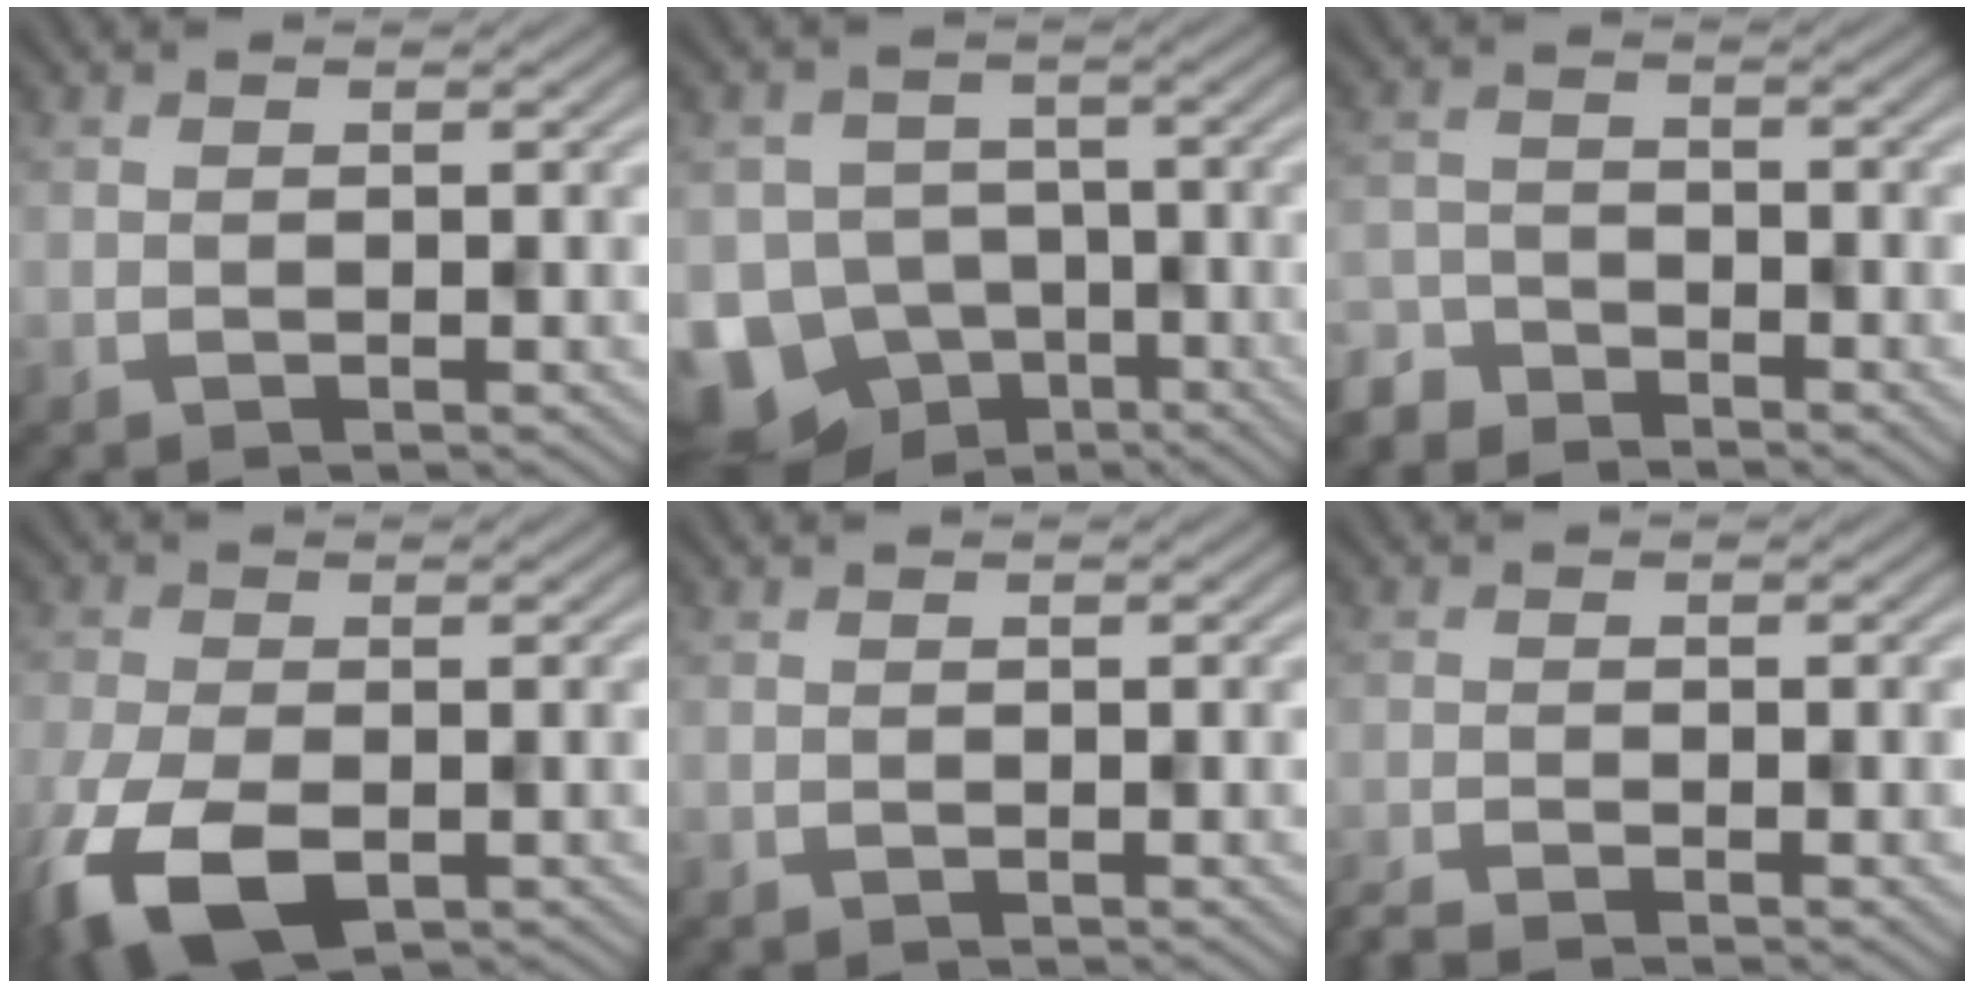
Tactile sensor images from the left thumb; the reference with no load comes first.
{"total": 11.8, "force": [-7.3, 8.7, 3.3], "torque": [-0.091, -0.028, -0.109]}
{"total": 3.4, "force": [-3.2, 1.0, 0.0], "torque": [0.003, -0.002, -0.076]}
{"total": 10.8, "force": [-5.9, 5.2, 7.4], "torque": [-0.166, -0.046, -0.095]}
{"total": 0.0}
{"total": 2.5, "force": [-2.3, -0.1, 1.0], "torque": [-0.025, 0.000, -0.042]}